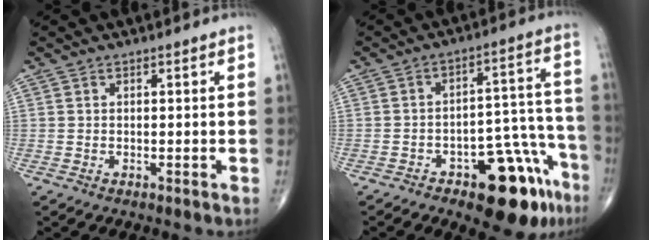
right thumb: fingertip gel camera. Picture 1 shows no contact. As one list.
[{"total": 15.8, "force": [-9.1, 6.8, 11.0], "torque": [-0.091, 0.080, -0.118]}]